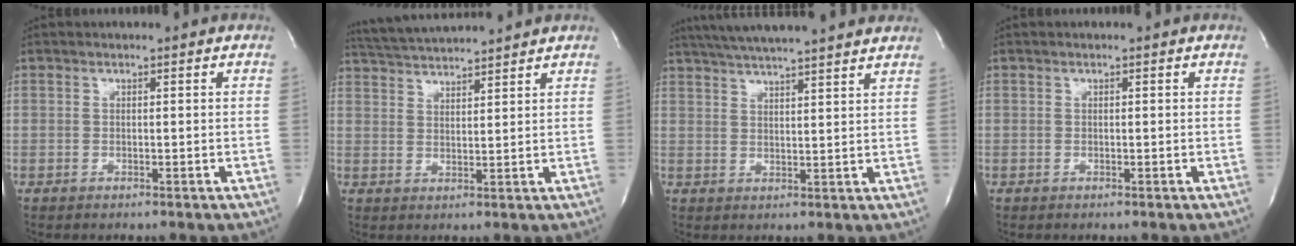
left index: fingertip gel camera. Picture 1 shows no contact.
{"total": 8.8, "force": [8.4, -0.6, 2.5], "torque": [-0.056, 0.023, 0.141]}
{"total": 16.9, "force": [14.9, 0.7, 8.0], "torque": [-0.140, 0.033, 0.205]}
{"total": 0.0}